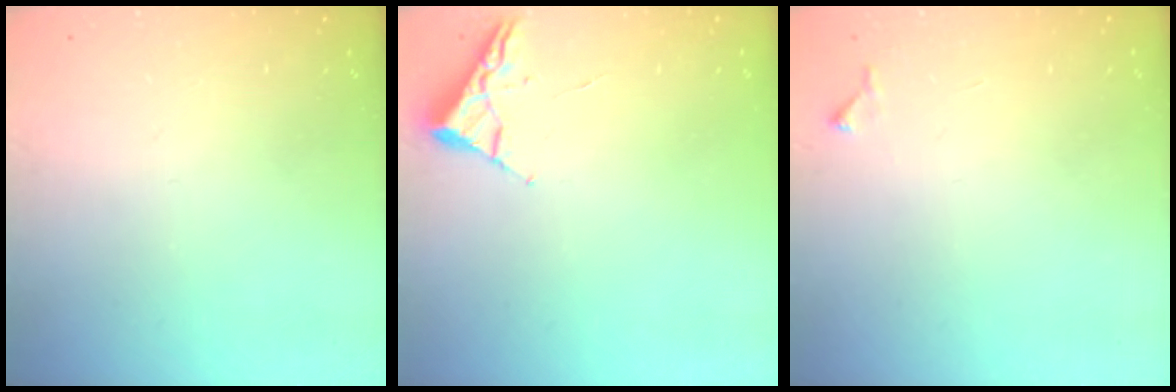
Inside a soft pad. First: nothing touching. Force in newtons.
{"total": 2.6, "press": 2.6, "slide": 0.3}
{"total": 4.4, "press": 4.4, "slide": 0.7}